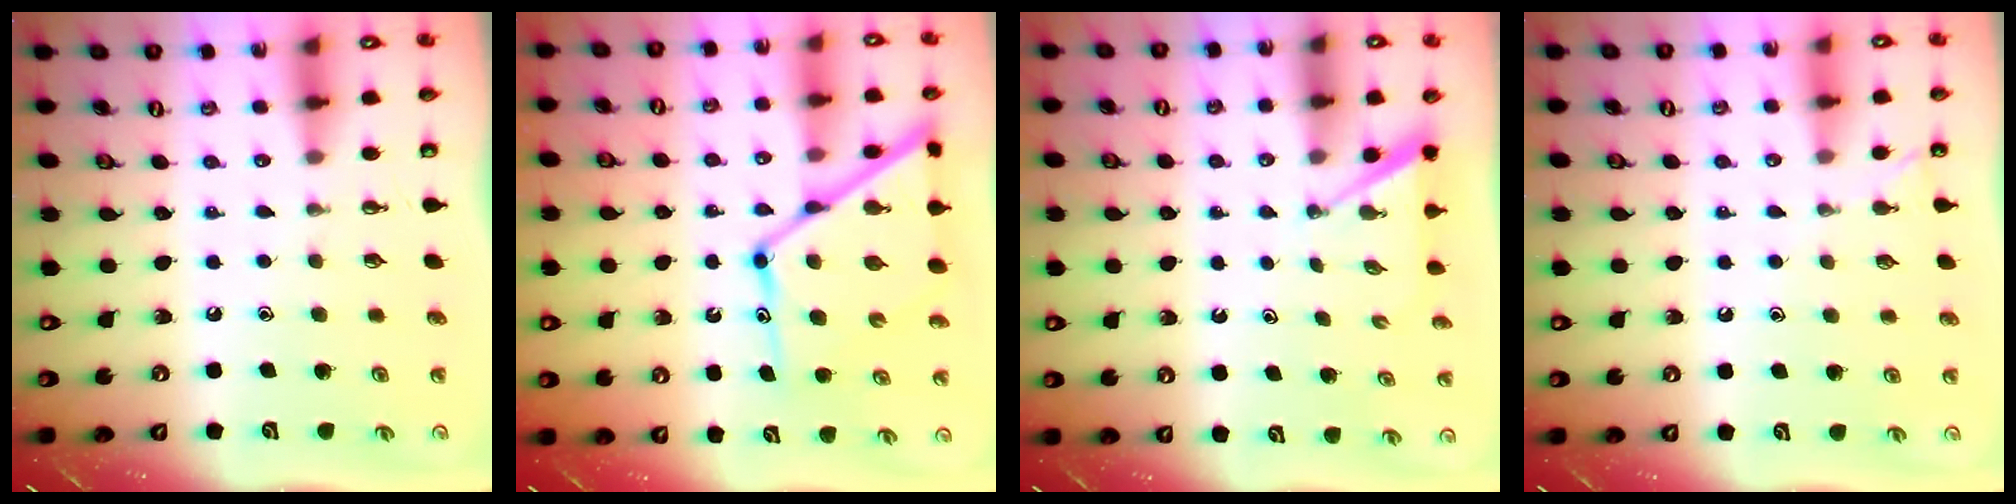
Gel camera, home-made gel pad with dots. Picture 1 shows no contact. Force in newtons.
{"total": 17.3, "press": 17.2, "slide": 1.4}
{"total": 2.3, "press": 2.3, "slide": 0.3}
{"total": 3.0, "press": 3.0, "slide": 0.3}